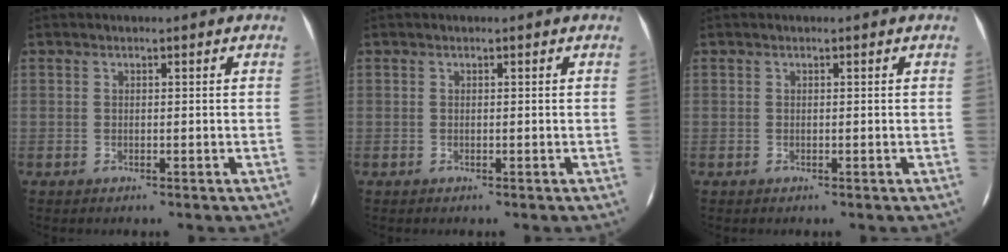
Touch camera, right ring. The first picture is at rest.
{"total": 0.0}
{"total": 0.0}